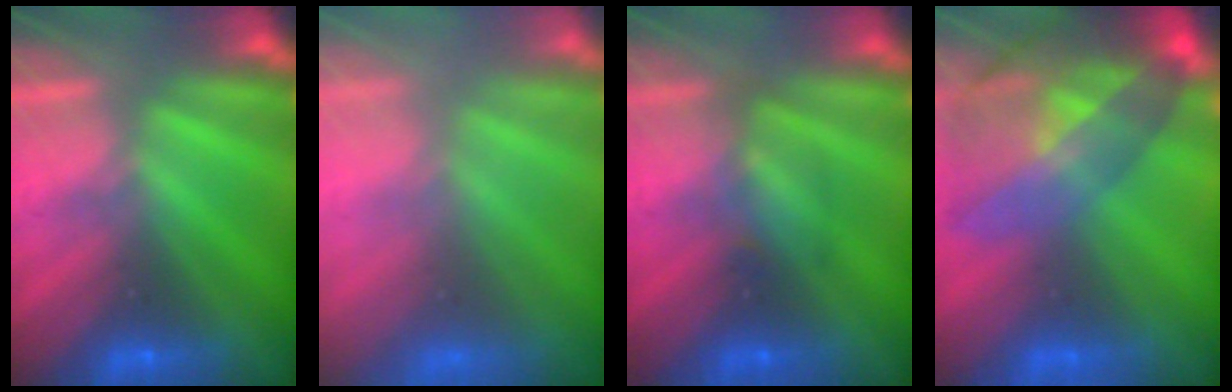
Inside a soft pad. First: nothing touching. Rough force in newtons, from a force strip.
{"total": 8.7}
{"total": 2.4}
{"total": 7.3}